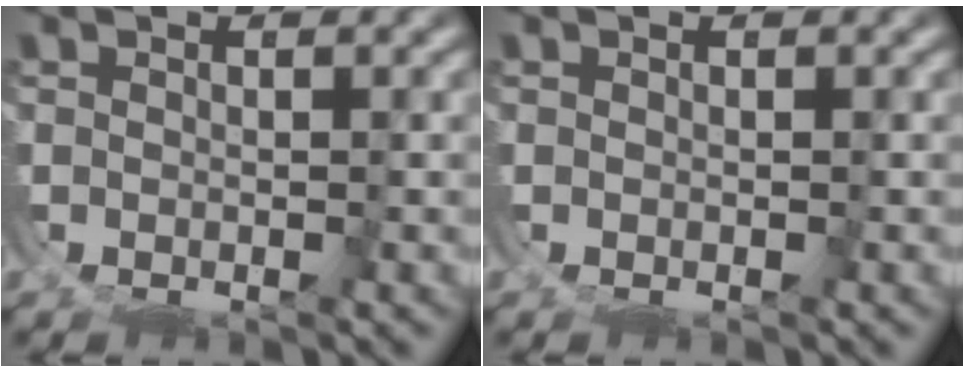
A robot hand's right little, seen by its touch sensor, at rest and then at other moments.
{"total": 0.0}